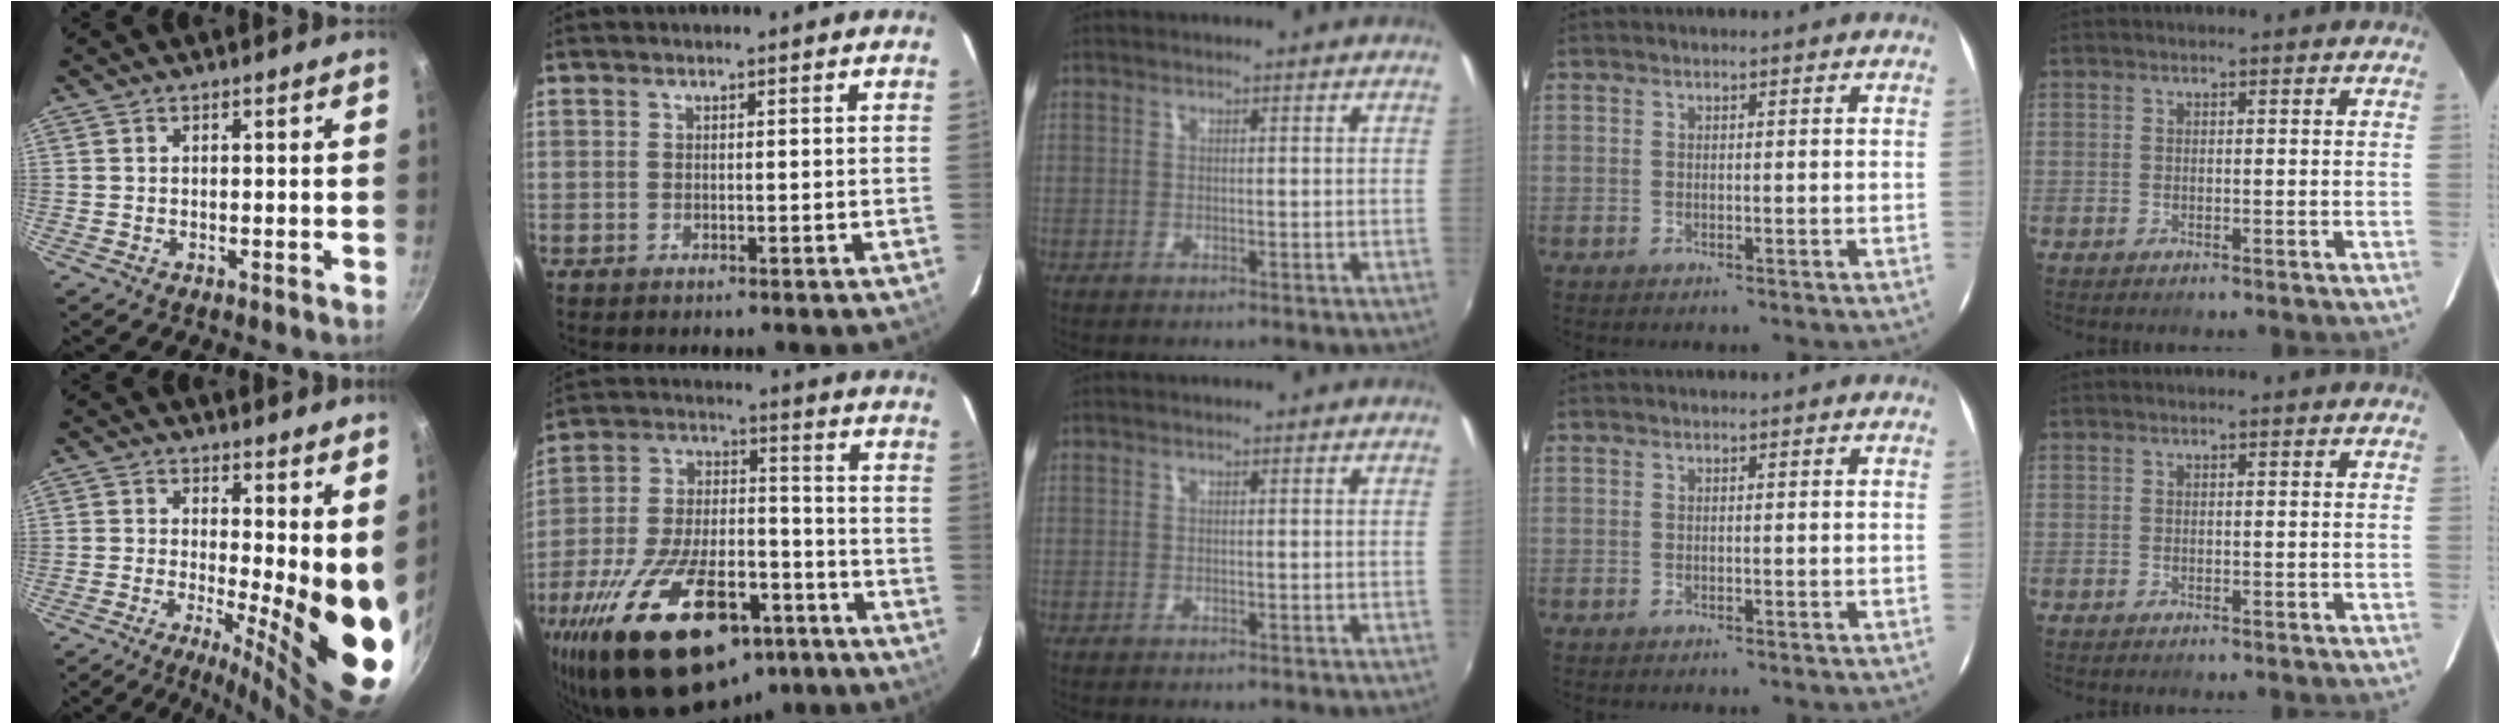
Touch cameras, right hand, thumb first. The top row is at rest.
{"thumb": {"total": 14.3, "force": [0.1, 4.6, 13.6], "torque": [-0.155, -0.034, 0.008]}, "index": {"total": 29.9, "force": [-19.1, 13.4, 18.7], "torque": [-0.353, -0.011, -0.286]}}